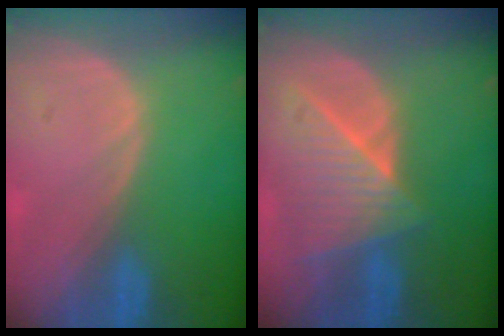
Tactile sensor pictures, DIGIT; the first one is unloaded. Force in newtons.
{"total": 7.7, "press": 7.3, "slide": 2.5}